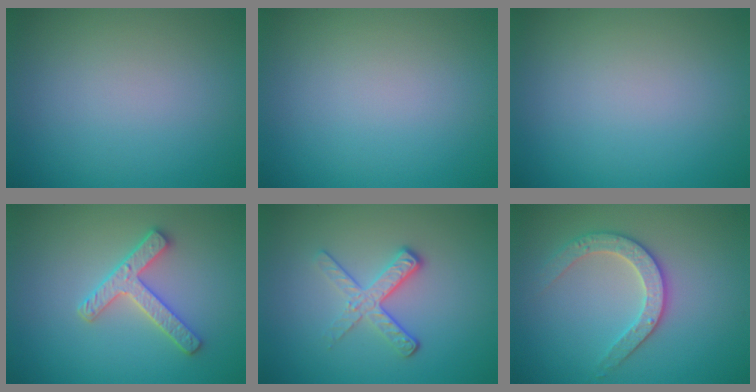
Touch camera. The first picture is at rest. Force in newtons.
{"total": 0.0}
{"total": 0.0}
{"total": 3.1, "press": 2.9, "slide": 1.1}
{"total": 3.4, "press": 2.4, "slide": 2.4}
{"total": 2.9, "press": 2.9, "slide": 0.7}